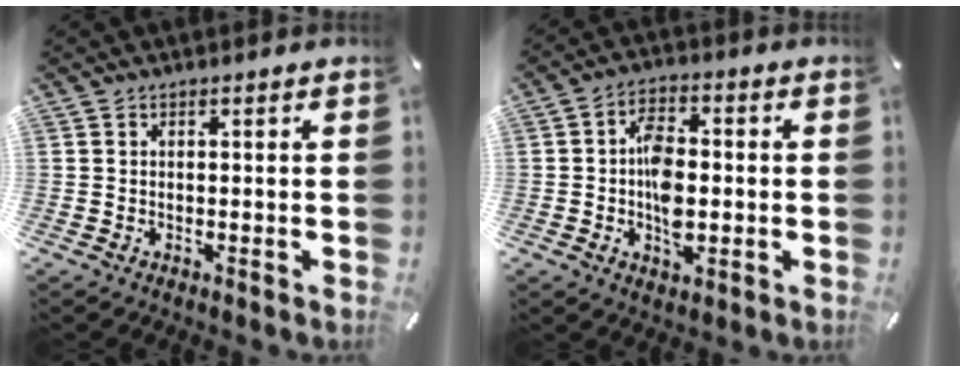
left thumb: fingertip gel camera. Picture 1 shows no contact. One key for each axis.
{"total": 8.7, "fx": -0.9, "fy": 5.3, "fz": 6.9, "tx": -0.122, "ty": 0.004, "tz": -0.018}